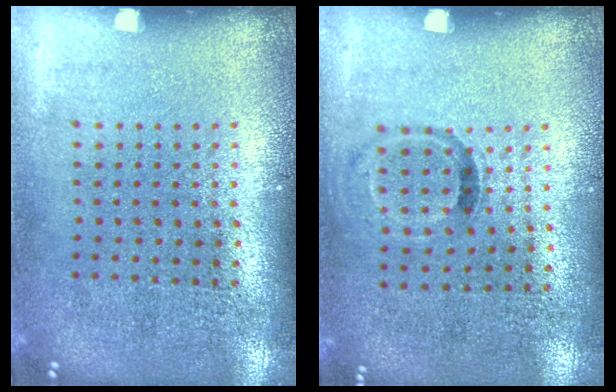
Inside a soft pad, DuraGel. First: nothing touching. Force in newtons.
{"total": 0.8, "press": 0.5, "slide": 0.6}